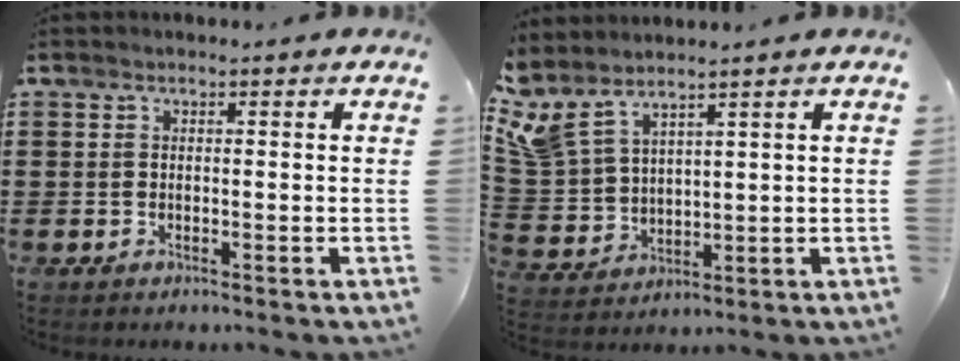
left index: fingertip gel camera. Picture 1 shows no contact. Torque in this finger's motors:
{"motor_torque": [-0.01, -0.01, -0.01, -0.04]}